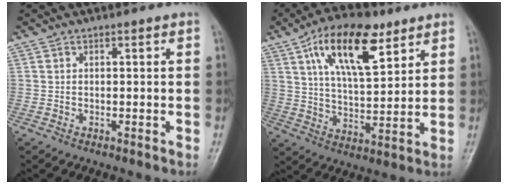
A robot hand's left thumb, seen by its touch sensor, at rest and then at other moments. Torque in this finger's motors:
{"motor_torque": [0.52, 0.49, 1.48, -1.29, 0.36]}